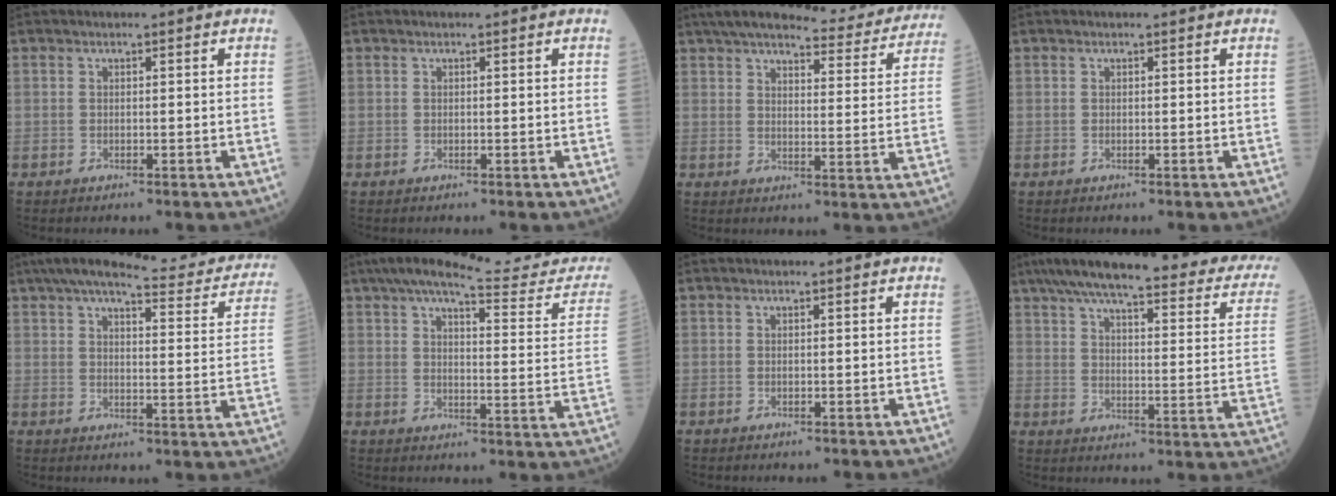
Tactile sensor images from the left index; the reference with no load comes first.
{"total": 0.0}
{"total": 21.1, "force": [18.8, 4.1, 8.5], "torque": [-0.112, -0.015, 0.225]}
{"total": 0.0}
{"total": 24.2, "force": [21.0, 3.7, 11.4], "torque": [-0.158, -0.019, 0.249]}
{"total": 23.3, "force": [21.3, 2.1, 9.2], "torque": [-0.126, -0.045, 0.259]}
{"total": 0.0}
{"total": 28.8, "force": [23.4, 4.8, 16.1], "torque": [-0.232, -0.011, 0.283]}